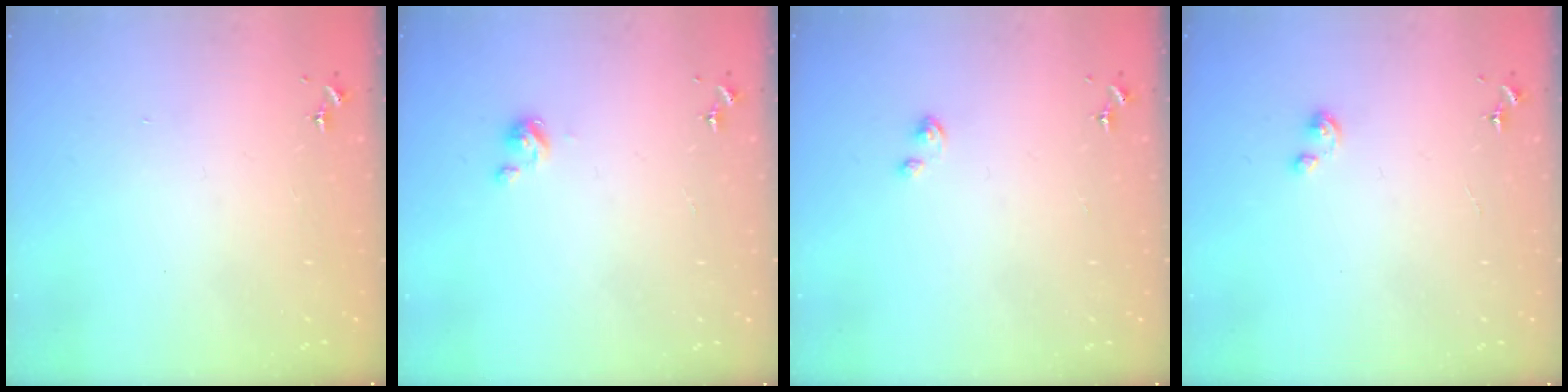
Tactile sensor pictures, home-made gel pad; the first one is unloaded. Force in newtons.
{"total": 2.7, "press": 2.7, "slide": 0.3}
{"total": 2.0, "press": 2.0, "slide": 0.4}
{"total": 2.3, "press": 2.3, "slide": 0.2}